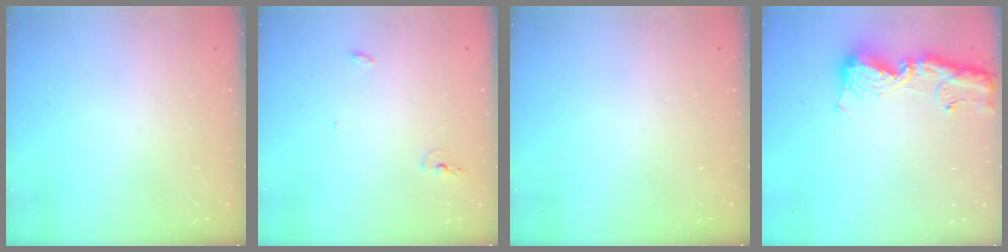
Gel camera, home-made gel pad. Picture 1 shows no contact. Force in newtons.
{"total": 4.3, "press": 4.2, "slide": 0.9}
{"total": 0.0}
{"total": 13.2, "press": 13.1, "slide": 1.3}